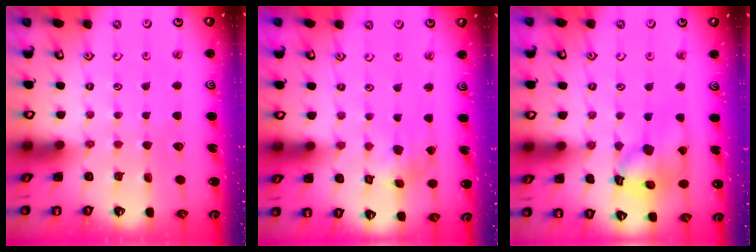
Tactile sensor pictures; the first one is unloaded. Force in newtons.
{"total": 2.7, "press": 2.7, "slide": 0.5}
{"total": 15.2, "press": 15.1, "slide": 2.0}